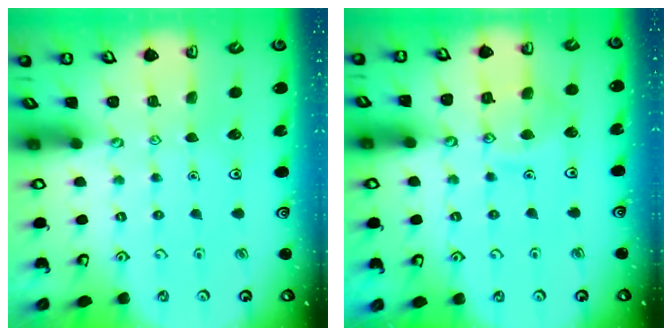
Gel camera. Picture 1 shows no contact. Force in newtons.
{"total": 9.4, "press": 9.4, "slide": 0.8}